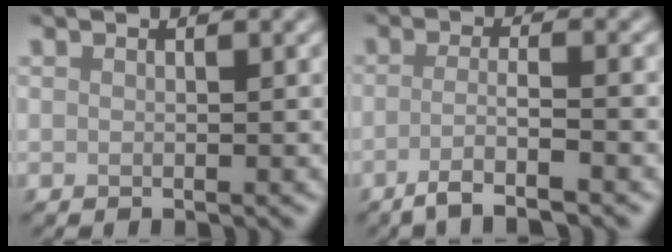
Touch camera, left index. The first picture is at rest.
{"total": 4.2, "force": [-2.3, 0.8, 3.4], "torque": [-0.051, 0.003, -0.058]}